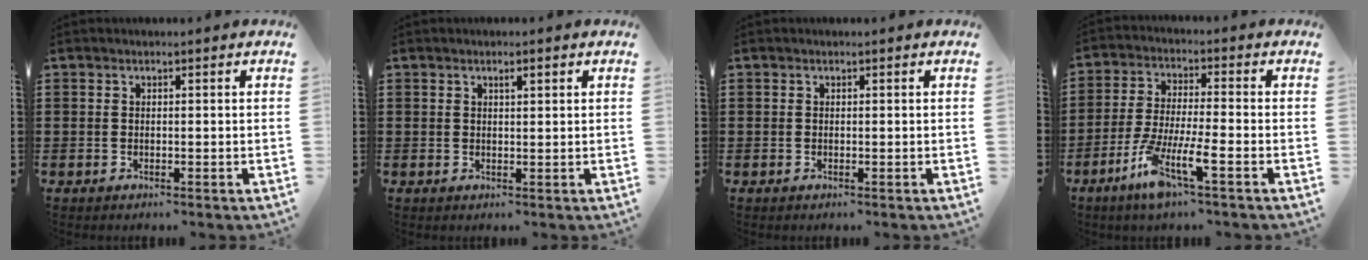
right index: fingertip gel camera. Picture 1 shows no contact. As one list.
[{"total": 1.3, "force": [0.6, 0.3, 1.1], "torque": [-0.015, 0.000, 0.007]}, {"total": 0.0}, {"total": 8.3, "force": [-4.8, 0.9, 6.7], "torque": [-0.150, -0.014, -0.094]}]